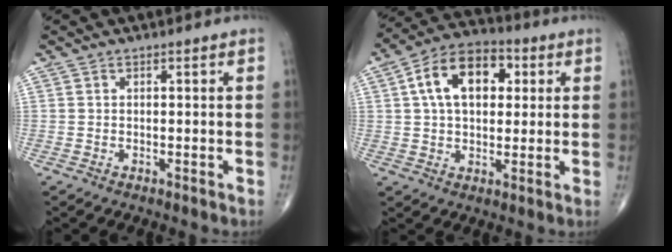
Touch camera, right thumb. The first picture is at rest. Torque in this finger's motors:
{"motor_torque": [0.44, 2.47, 1.34, 0.61, 0.09]}